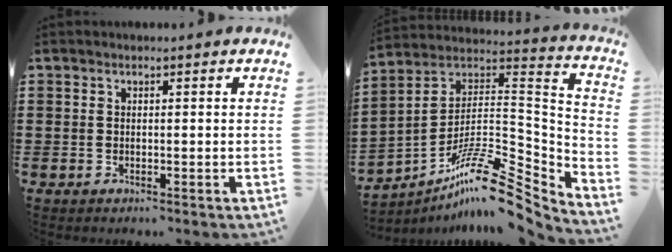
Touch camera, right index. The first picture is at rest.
{"total": 14.3, "force": [-10.6, 3.6, 8.9], "torque": [-0.147, 0.022, -0.198]}